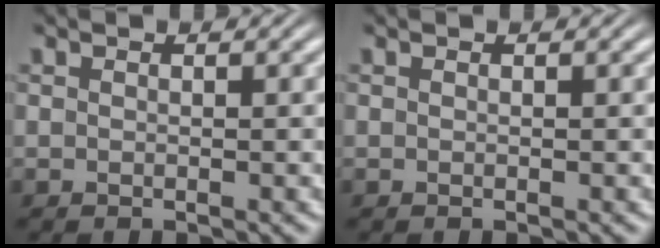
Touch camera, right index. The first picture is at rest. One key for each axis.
{"total": 0.0}